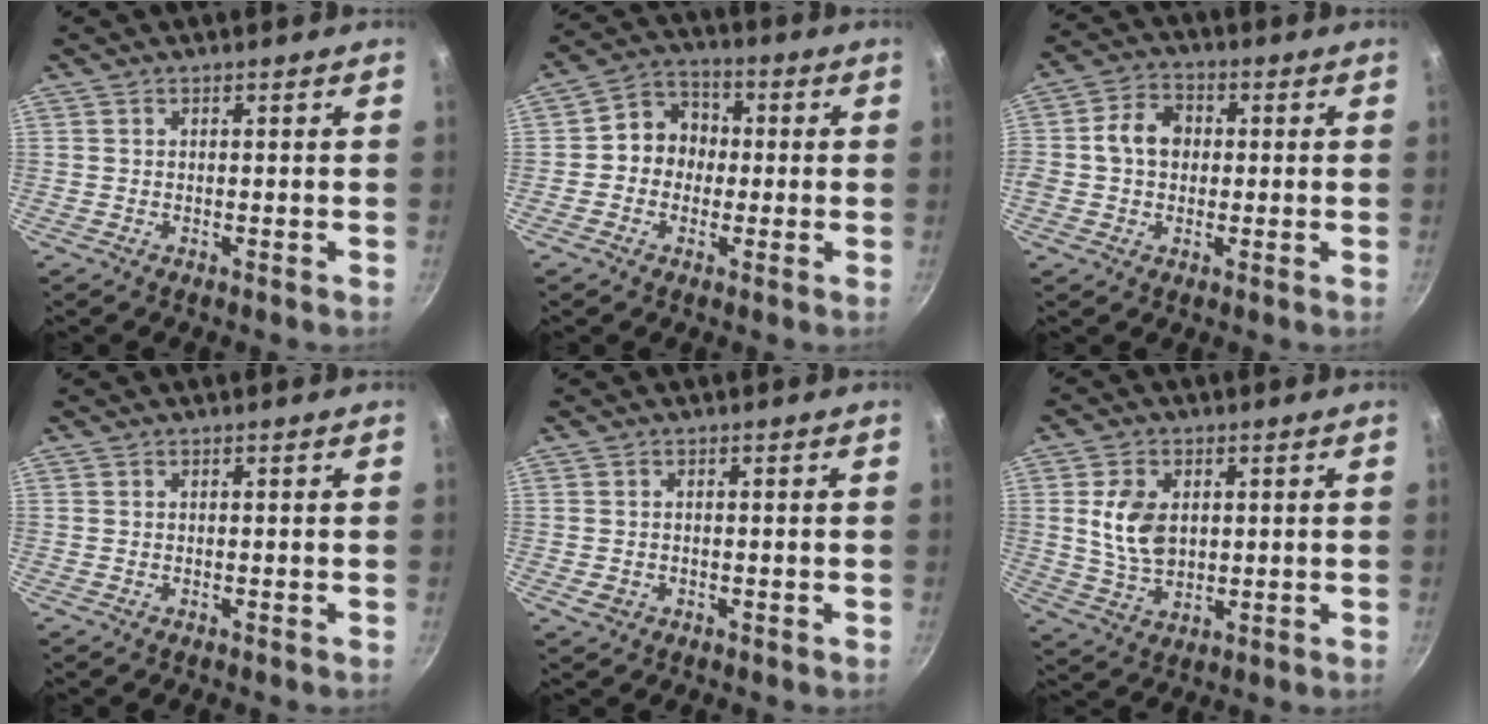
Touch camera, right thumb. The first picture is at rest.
{"total": 8.0, "force": [-0.3, 7.1, 3.5], "torque": [-0.017, 0.021, -0.023]}
{"total": 7.3, "force": [0.4, 6.1, 4.0], "torque": [-0.045, 0.012, -0.008]}
{"total": 0.0}
{"total": 1.7, "force": [-0.4, 1.4, 0.9], "torque": [-0.014, 0.001, -0.005]}
{"total": 8.8, "force": [1.5, 6.0, 6.2], "torque": [-0.102, -0.015, 0.033]}